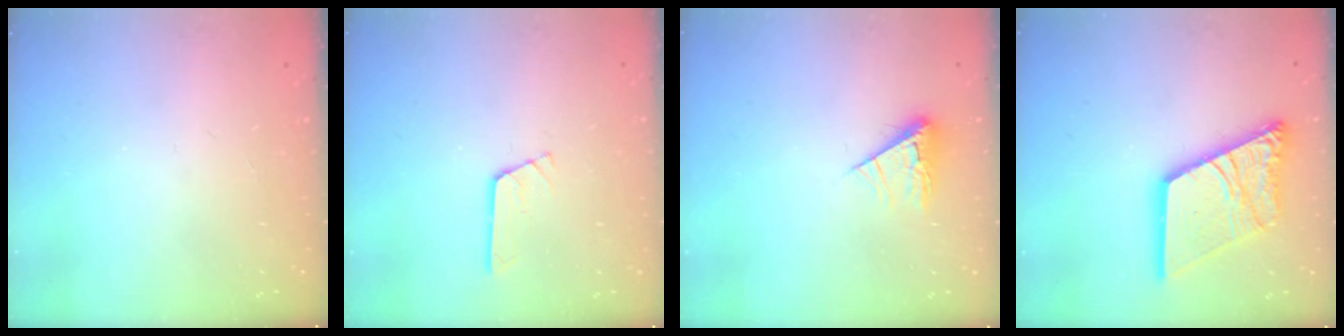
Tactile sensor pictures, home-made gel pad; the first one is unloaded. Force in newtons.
{"total": 2.9, "press": 2.9, "slide": 0.1}
{"total": 6.7, "press": 6.6, "slide": 1.0}
{"total": 20.4, "press": 20.3, "slide": 2.4}